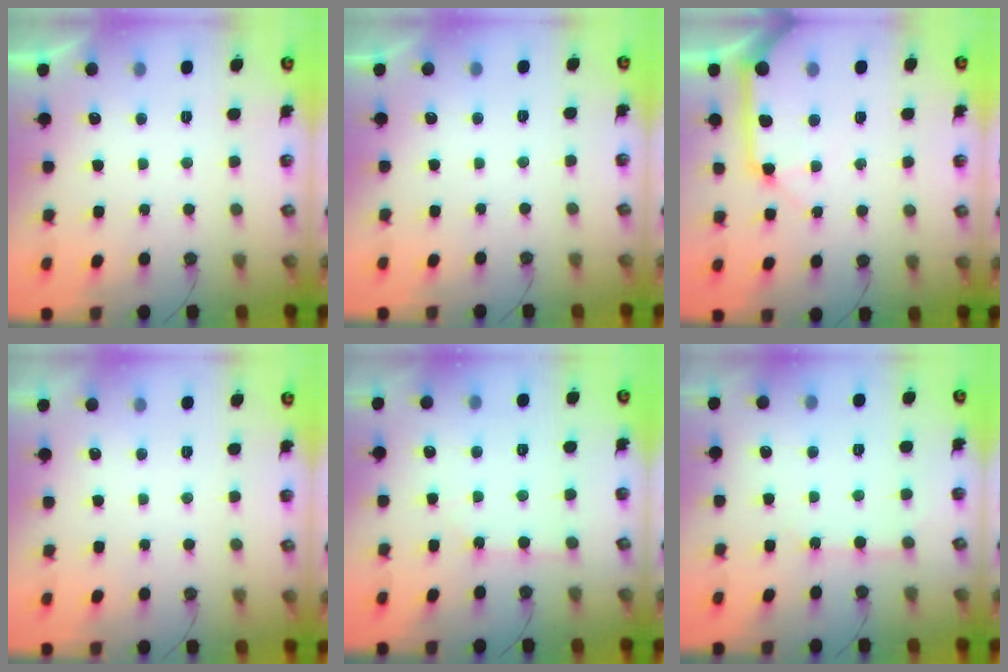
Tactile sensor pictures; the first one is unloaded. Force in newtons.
{"total": 0.0}
{"total": 13.3, "press": 13.2, "slide": 1.8}
{"total": 0.0}
{"total": 1.3, "press": 1.2, "slide": 0.2}
{"total": 3.8, "press": 3.7, "slide": 0.2}